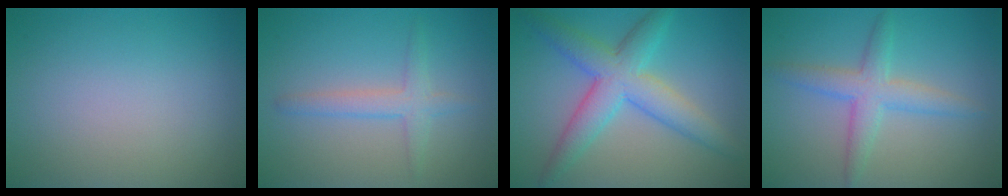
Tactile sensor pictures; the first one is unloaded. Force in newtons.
{"total": 2.3, "press": 2.3, "slide": 0.1}
{"total": 6.0, "press": 6.0, "slide": 0.1}
{"total": 3.7, "press": 3.7, "slide": 0.1}